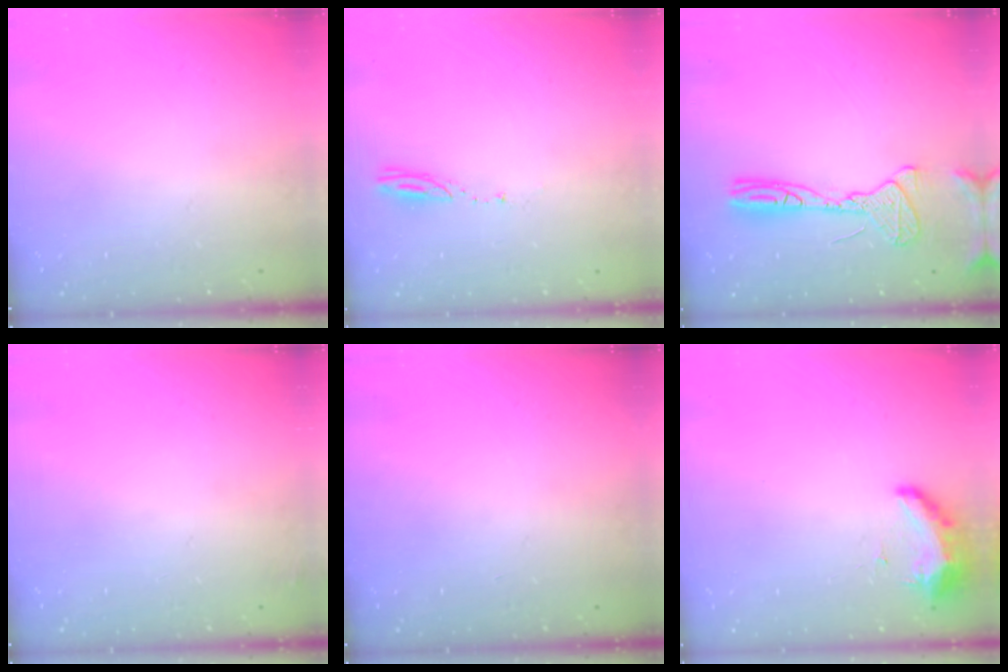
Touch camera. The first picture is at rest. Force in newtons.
{"total": 3.0, "press": 3.0, "slide": 0.2}
{"total": 12.5, "press": 12.3, "slide": 2.3}
{"total": 2.3, "press": 2.2, "slide": 0.8}
{"total": 0.0}
{"total": 8.5, "press": 8.3, "slide": 1.6}